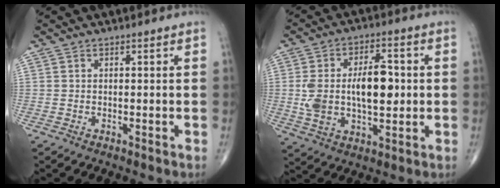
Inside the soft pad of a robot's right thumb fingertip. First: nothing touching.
{"total": 14.9, "force": [0.5, 7.5, 12.9], "torque": [-0.232, 0.013, 0.015]}